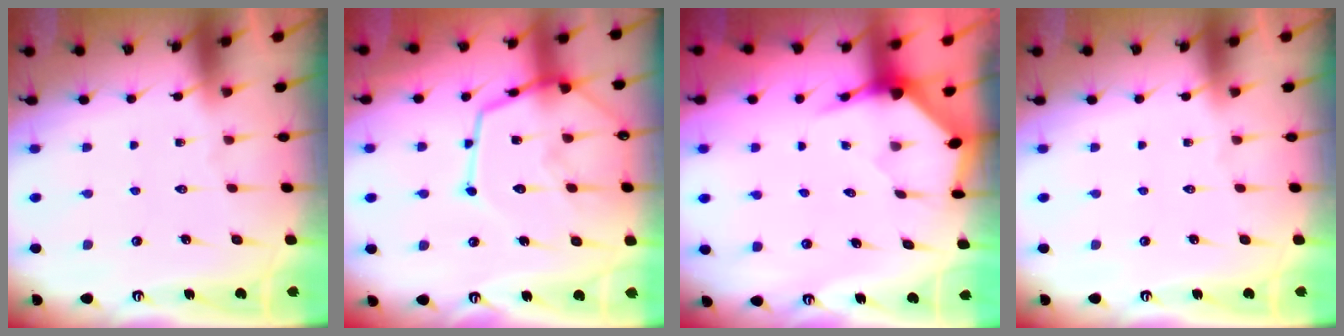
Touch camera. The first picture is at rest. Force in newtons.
{"total": 17.7, "press": 17.6, "slide": 1.7}
{"total": 3.6, "press": 3.6, "slide": 0.4}
{"total": 0.0}